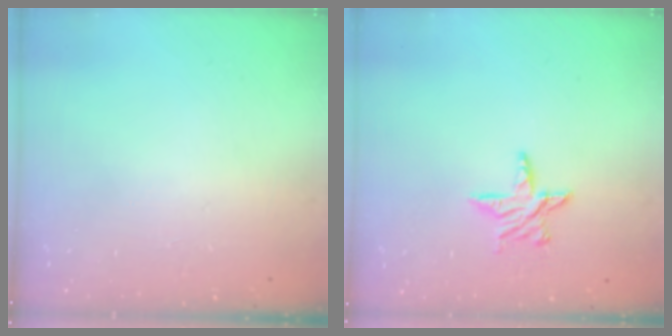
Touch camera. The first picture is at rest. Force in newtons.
{"total": 7.7, "press": 7.6, "slide": 0.6}